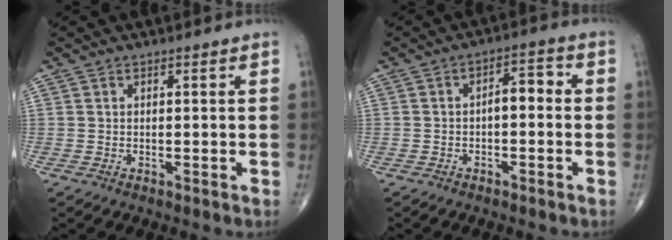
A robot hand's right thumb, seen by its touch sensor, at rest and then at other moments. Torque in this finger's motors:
{"motor_torque": [1.11, 0.49, 0.41, -0.28, 0.04]}